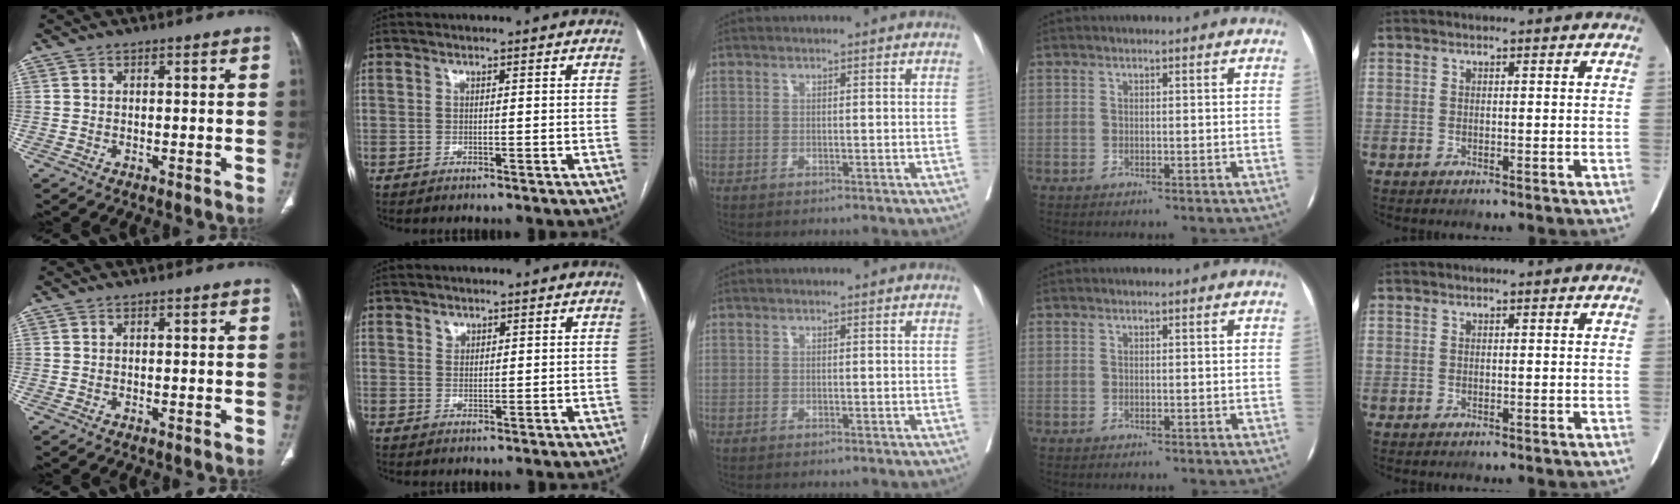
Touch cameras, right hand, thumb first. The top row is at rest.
{"index": {"total": 1.4, "force": [0.9, 1.0, 0.3], "torque": [0.000, -0.001, 0.014]}}